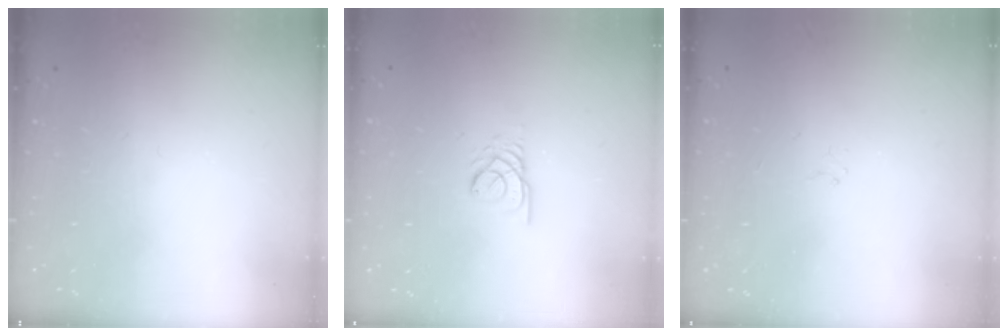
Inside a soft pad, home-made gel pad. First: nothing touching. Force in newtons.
{"total": 2.4, "press": 2.4, "slide": 0.1}
{"total": 0.9, "press": 0.8, "slide": 0.4}